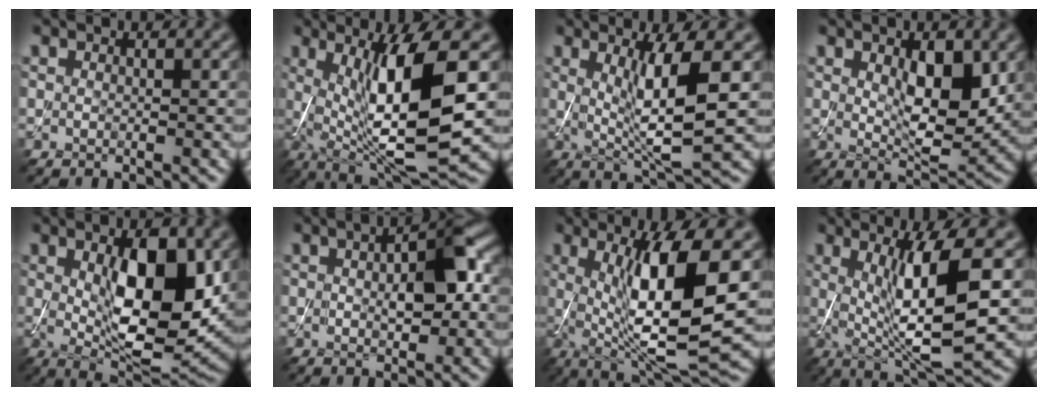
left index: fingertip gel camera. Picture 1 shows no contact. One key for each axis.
{"total": 10.9, "fx": 0.8, "fy": 2.6, "fz": 10.5, "tx": -0.169, "ty": -0.007, "tz": 0.024}
{"total": 6.7, "fx": 0.9, "fy": 1.2, "fz": 6.6, "tx": -0.112, "ty": -0.012, "tz": 0.022}
{"total": 6.0, "fx": 1.3, "fy": 2.7, "fz": 5.2, "tx": -0.083, "ty": -0.009, "tz": 0.027}
{"total": 10.5, "fx": 1.3, "fy": 4.2, "fz": 9.5, "tx": -0.145, "ty": -0.005, "tz": 0.028}
{"total": 5.6, "fx": 0.4, "fy": 2.7, "fz": 4.9, "tx": -0.083, "ty": 0.006, "tz": 0.005}
{"total": 11.0, "fx": 0.8, "fy": 2.7, "fz": 10.6, "tx": -0.170, "ty": -0.009, "tz": 0.022}
{"total": 9.3, "fx": 0.8, "fy": 2.1, "fz": 9.0, "tx": -0.147, "ty": -0.010, "tz": 0.023}